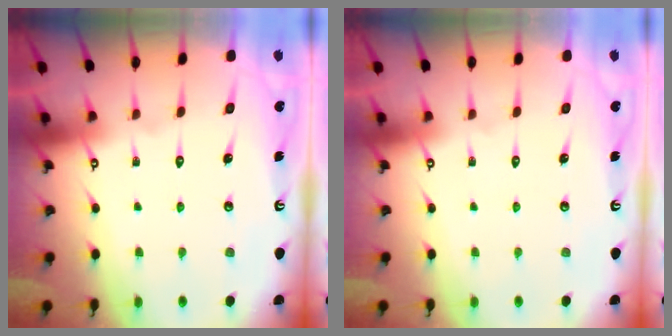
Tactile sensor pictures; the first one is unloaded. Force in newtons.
{"total": 0.0}